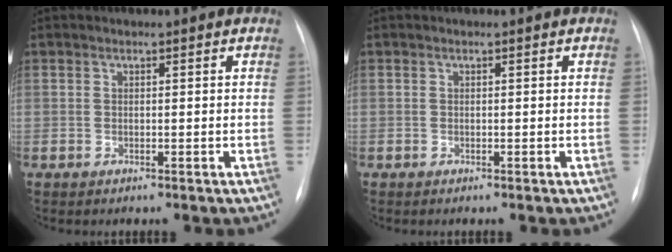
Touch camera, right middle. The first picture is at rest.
{"total": 0.0}